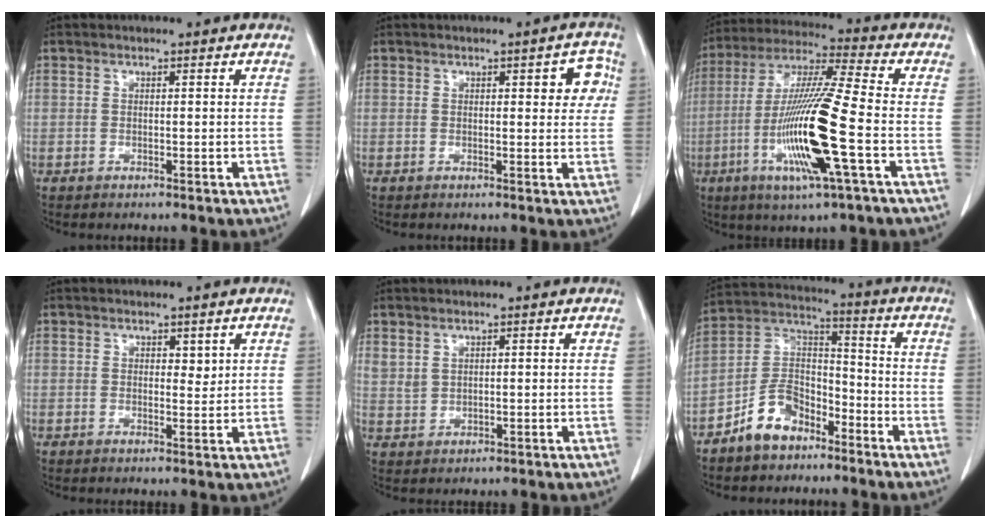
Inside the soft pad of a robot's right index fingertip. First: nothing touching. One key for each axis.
{"total": 4.3, "fx": 1.3, "fy": 1.6, "fz": 3.8, "tx": -0.034, "ty": 0.011, "tz": 0.011}
{"total": 17.1, "fx": -4.8, "fy": 0.2, "fz": 16.4, "tx": -0.333, "ty": -0.016, "tz": -0.096}
{"total": 3.8, "fx": 1.9, "fy": 2.1, "fz": 2.5, "tx": -0.025, "ty": -0.003, "tz": 0.028}
{"total": 2.2, "fx": 1.6, "fy": 1.2, "fz": 0.9, "tx": -0.020, "ty": 0.001, "tz": 0.038}
{"total": 9.1, "fx": -6.0, "fy": 5.3, "fz": 4.3, "tx": -0.090, "ty": 0.021, "tz": -0.114}